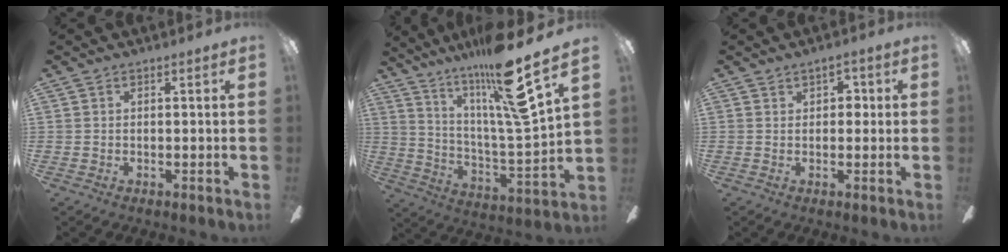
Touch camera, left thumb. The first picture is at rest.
{"total": 21.6, "force": [15.0, 2.4, 15.3], "torque": [-0.267, -0.086, 0.229]}
{"total": 2.9, "force": [1.1, 1.8, 2.0], "torque": [-0.015, -0.002, 0.013]}